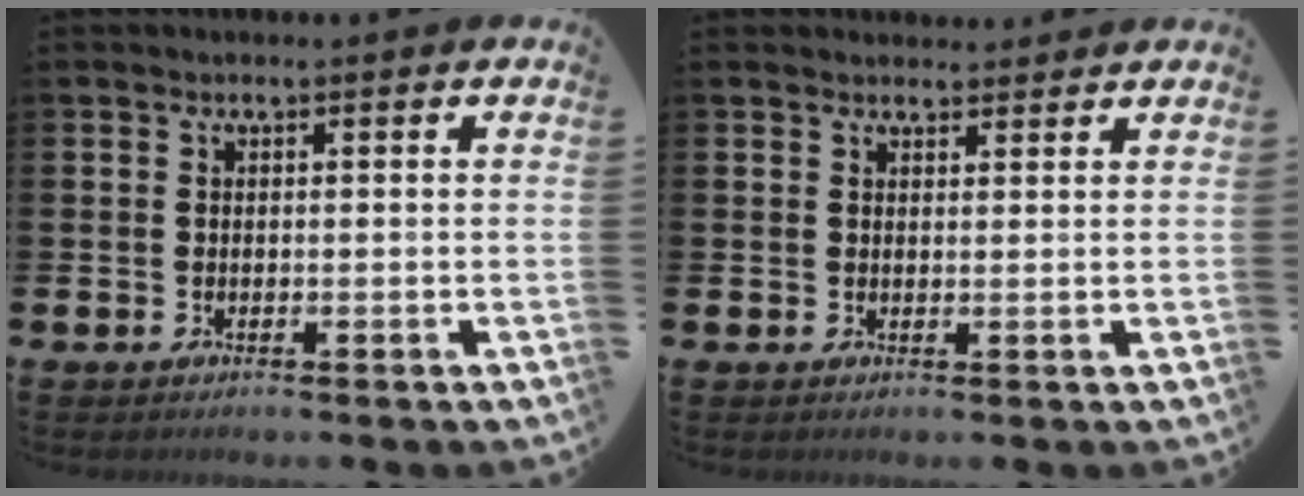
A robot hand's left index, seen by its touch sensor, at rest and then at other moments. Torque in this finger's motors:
{"motor_torque": [0.51, -0.91, 0.14, 0.00]}